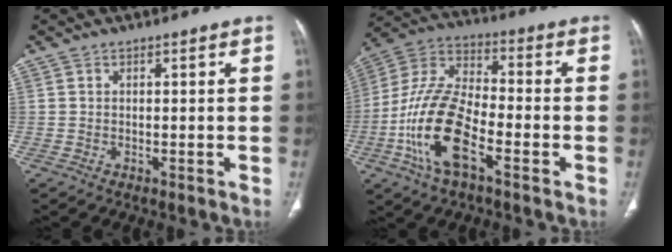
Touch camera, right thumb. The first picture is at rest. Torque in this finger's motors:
{"motor_torque": [0.06, 1.42, 1.93, -0.83, 0.64]}